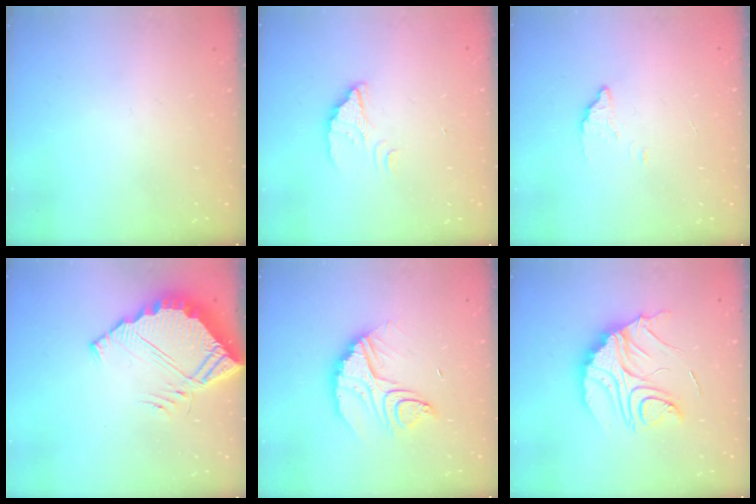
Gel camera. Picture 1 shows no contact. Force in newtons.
{"total": 2.7, "press": 2.7, "slide": 0.1}
{"total": 2.1, "press": 2.1, "slide": 0.1}
{"total": 7.0, "press": 7.0, "slide": 0.6}
{"total": 11.5, "press": 11.5, "slide": 0.8}
{"total": 20.0, "press": 20.0, "slide": 1.5}